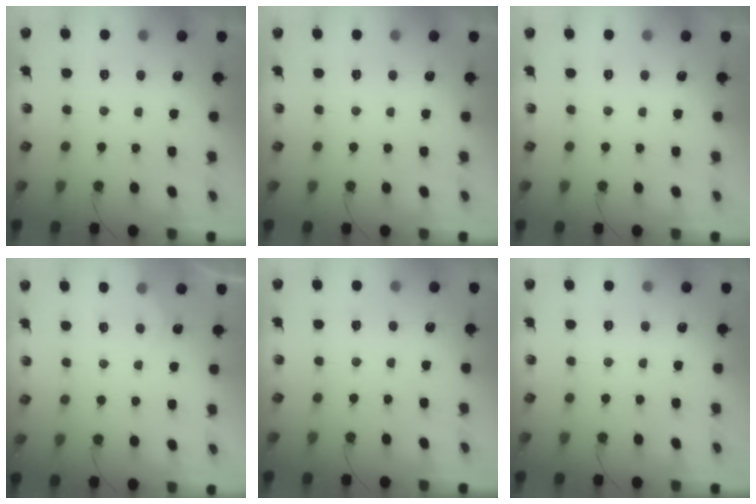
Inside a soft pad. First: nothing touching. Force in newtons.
{"total": 0.0}
{"total": 0.0}
{"total": 2.9, "press": 2.9, "slide": 0.4}
{"total": 2.2, "press": 2.2, "slide": 0.3}
{"total": 4.1, "press": 4.0, "slide": 0.5}